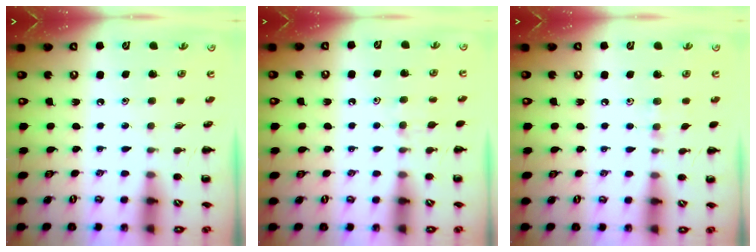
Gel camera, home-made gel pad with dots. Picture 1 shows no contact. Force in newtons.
{"total": 6.1, "press": 5.9, "slide": 1.8}
{"total": 5.7, "press": 5.5, "slide": 1.7}